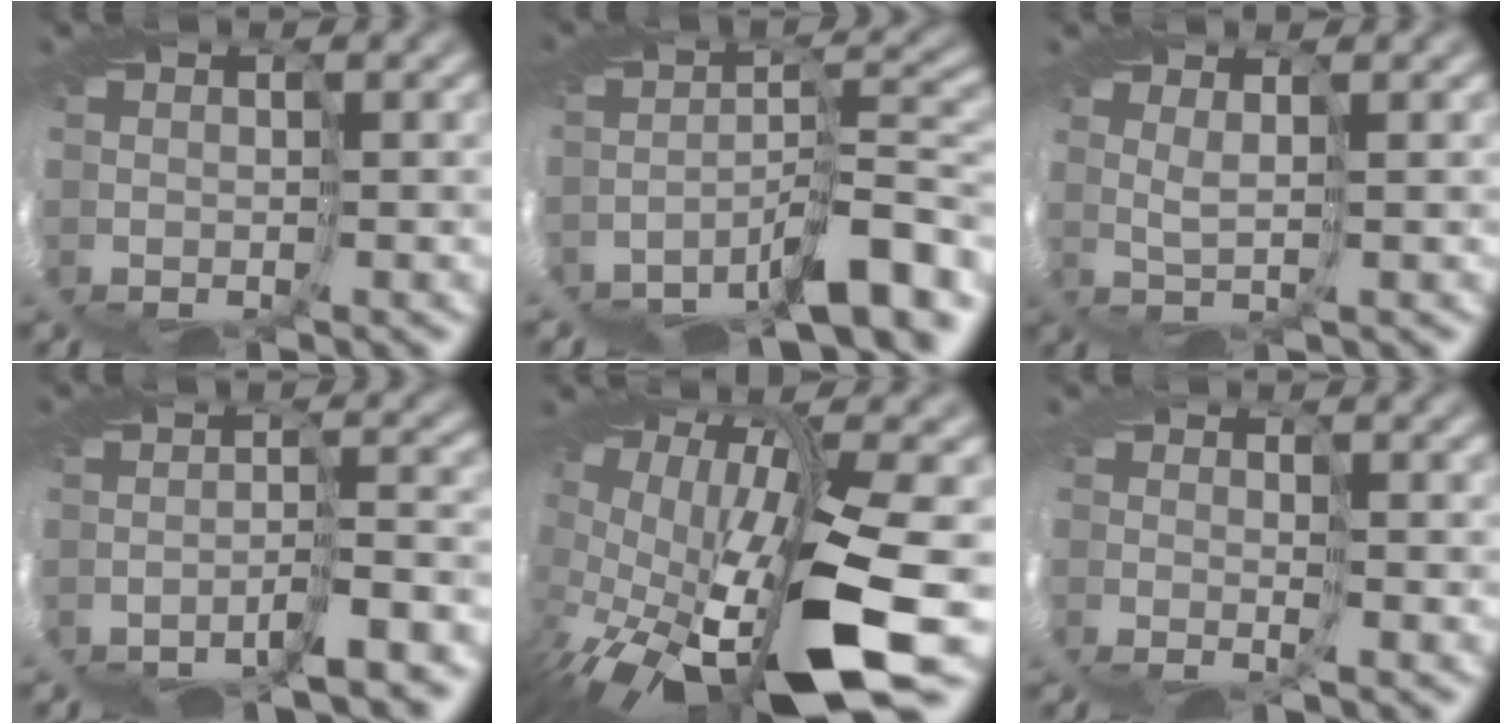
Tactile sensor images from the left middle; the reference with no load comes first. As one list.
[{"total": 9.0, "force": [-6.7, 1.5, 5.9], "torque": [-0.115, -0.003, -0.102]}, {"total": 1.6, "force": [0.8, -1.4, 0.0], "torque": [-0.018, 0.001, 0.010]}, {"total": 6.2, "force": [-4.8, 0.2, 3.9], "torque": [-0.074, -0.009, -0.072]}, {"total": 14.1, "force": [-5.8, 4.1, 12.1], "torque": [-0.253, -0.045, -0.098]}, {"total": 2.2, "force": [-0.6, 1.2, 1.7], "torque": [-0.040, -0.008, -0.008]}]